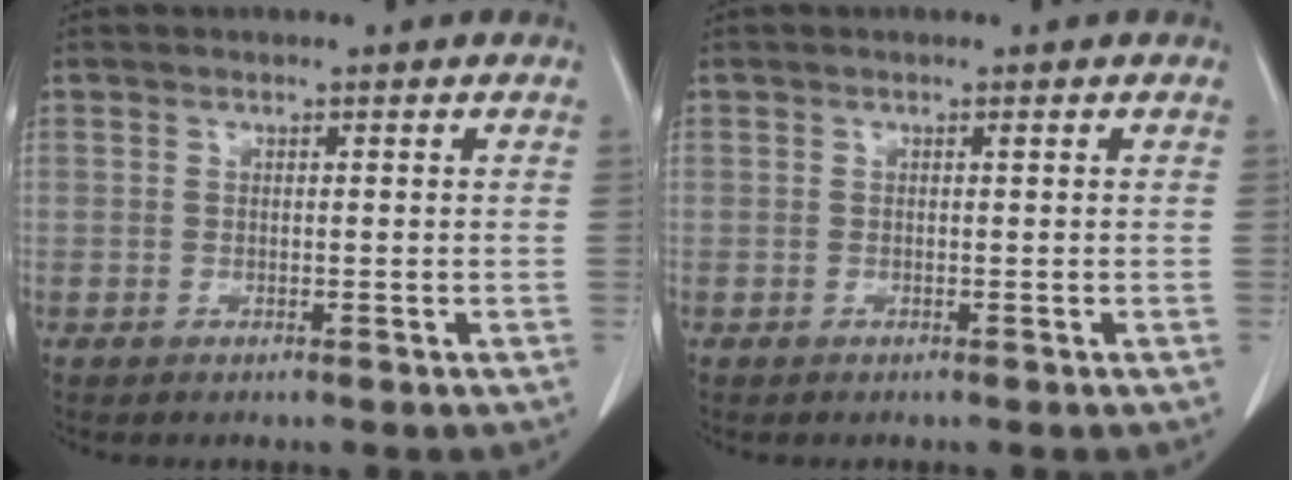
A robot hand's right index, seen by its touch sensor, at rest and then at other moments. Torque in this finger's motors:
{"motor_torque": [-0.01, 0.02, -0.01, -0.01]}